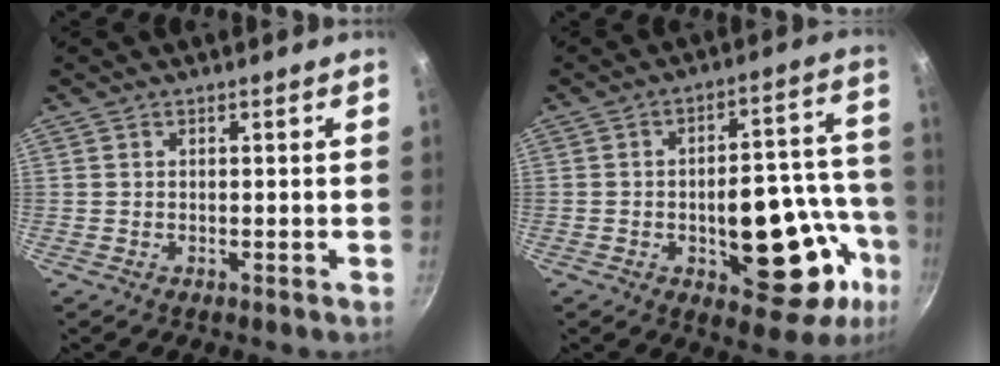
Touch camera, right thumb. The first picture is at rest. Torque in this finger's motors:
{"motor_torque": [2.64, 2.37, 1.42, -0.69, 0.19]}